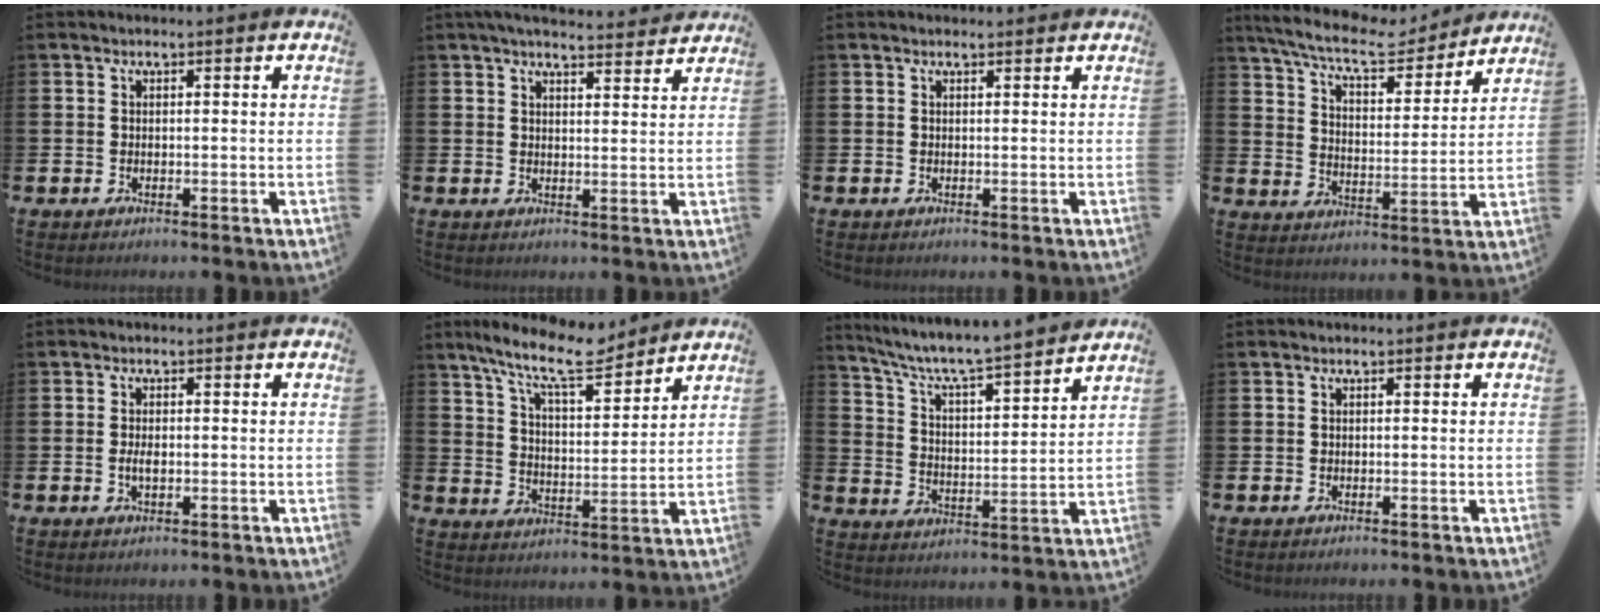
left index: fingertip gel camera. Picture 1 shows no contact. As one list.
[{"total": 4.2, "force": [4.1, 0.3, 1.0], "torque": [-0.027, -0.016, 0.073]}, {"total": 0.7, "force": [0.6, 0.1, 0.2], "torque": [0.005, -0.001, 0.010]}, {"total": 9.0, "force": [8.1, 1.8, 3.6], "torque": [-0.095, -0.054, 0.136]}, {"total": 1.8, "force": [-0.1, 0.8, 1.6], "torque": [-0.031, 0.002, -0.002]}, {"total": 10.6, "force": [9.2, 2.1, 4.8], "torque": [-0.115, -0.045, 0.162]}, {"total": 7.1, "force": [6.6, 0.4, 2.5], "torque": [-0.084, -0.053, 0.110]}, {"total": 0.0}]